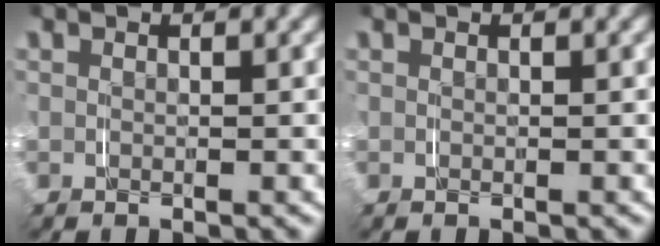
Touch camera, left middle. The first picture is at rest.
{"total": 0.0}